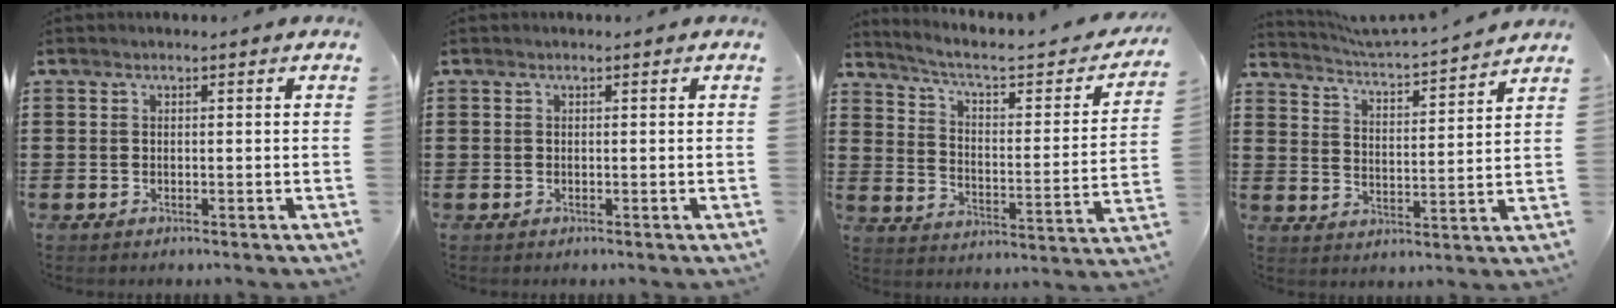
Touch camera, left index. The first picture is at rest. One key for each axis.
{"total": 0.0}
{"total": 4.6, "fx": 3.3, "fy": 0.9, "fz": 3.0, "tx": -0.077, "ty": -0.025, "tz": 0.045}
{"total": 3.4, "fx": 3.3, "fy": -0.6, "fz": 0.6, "tx": -0.031, "ty": -0.035, "tz": 0.047}